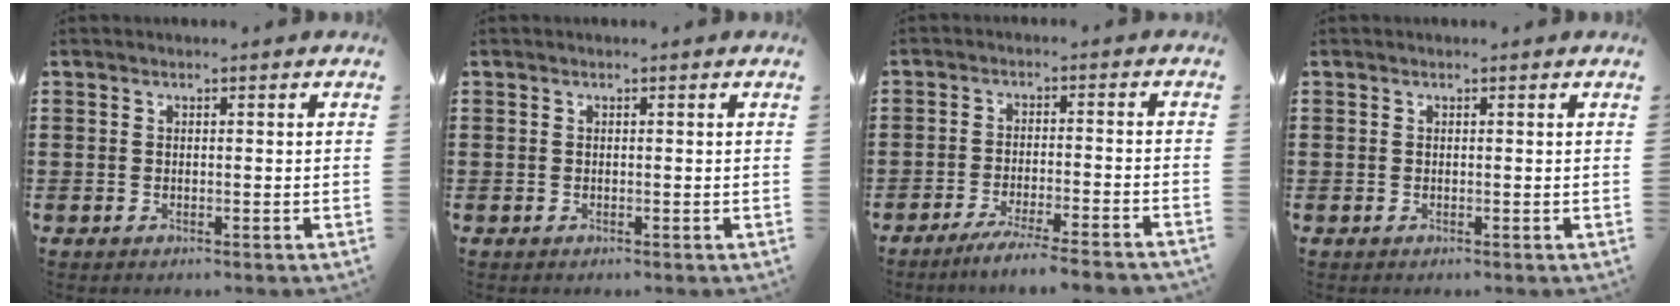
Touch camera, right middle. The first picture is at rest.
{"total": 0.0}
{"total": 4.6, "force": [-4.1, -0.6, 1.8], "torque": [-0.034, -0.012, -0.078]}
{"total": 0.0}